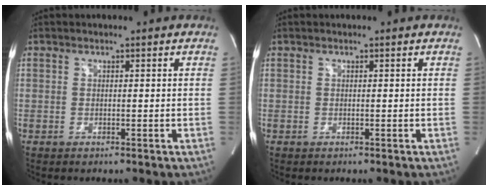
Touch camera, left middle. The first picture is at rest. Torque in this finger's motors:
{"motor_torque": [0.00, 0.00, 0.00, 0.00]}